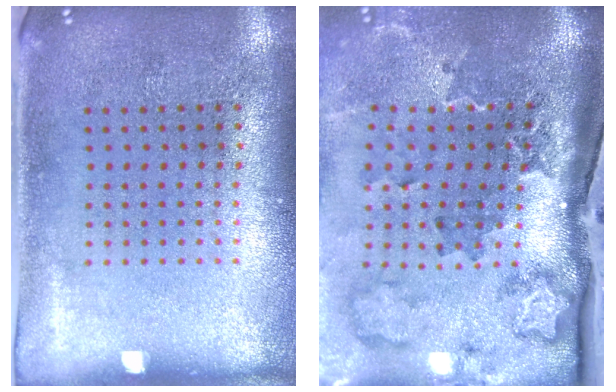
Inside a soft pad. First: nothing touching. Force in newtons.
{"total": 3.5, "press": 2.4, "slide": 2.6}